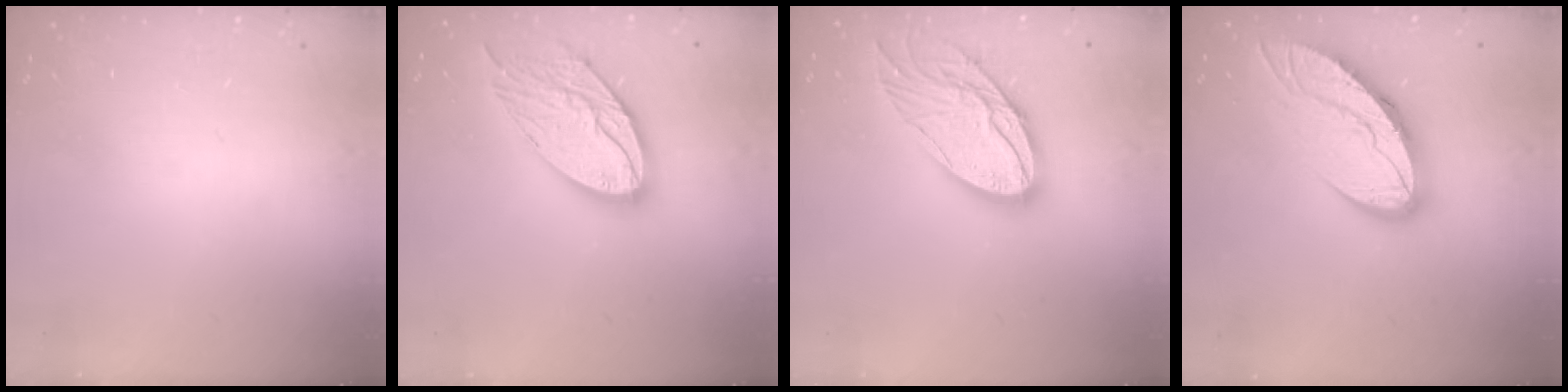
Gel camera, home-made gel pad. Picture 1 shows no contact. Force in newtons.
{"total": 17.3, "press": 17.2, "slide": 1.5}
{"total": 17.5, "press": 17.4, "slide": 1.5}
{"total": 13.0, "press": 13.0, "slide": 1.1}